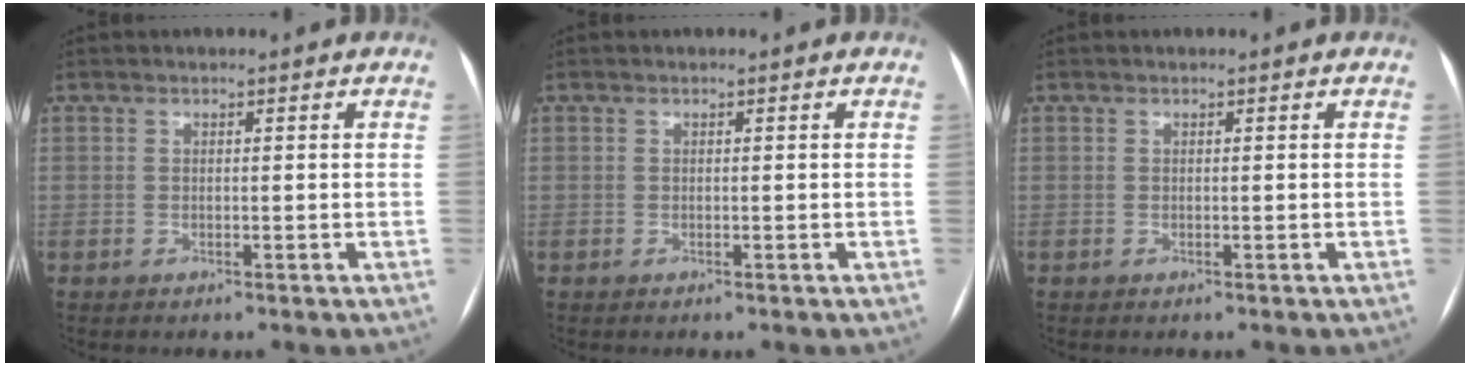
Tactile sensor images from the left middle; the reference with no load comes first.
{"total": 0.0}
{"total": 0.0}